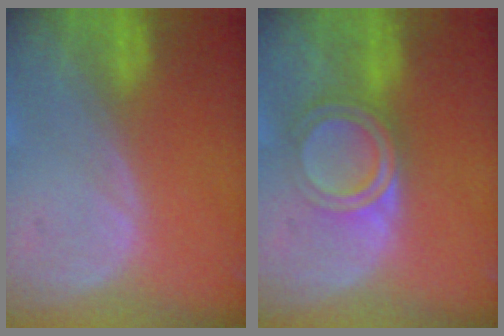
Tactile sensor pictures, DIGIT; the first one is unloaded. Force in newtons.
{"total": 6.0, "press": 5.2, "slide": 3.0}